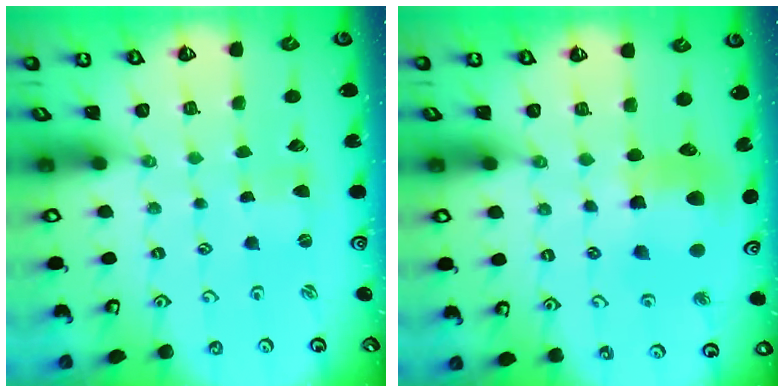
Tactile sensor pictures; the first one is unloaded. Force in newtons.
{"total": 10.0, "press": 9.9, "slide": 1.3}